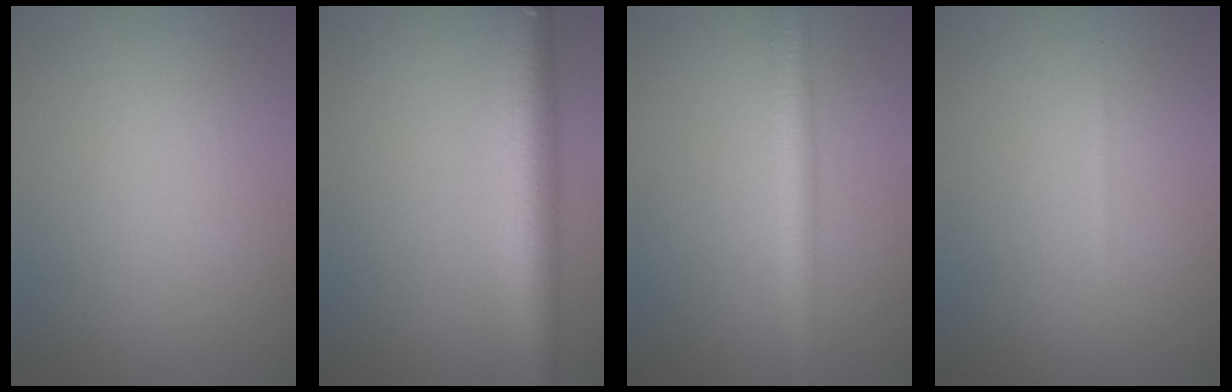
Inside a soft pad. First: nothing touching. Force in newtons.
{"total": 7.4, "press": 7.4, "slide": 0.4}
{"total": 4.2, "press": 4.2, "slide": 0.1}
{"total": 0.5, "press": 0.5, "slide": 0.0}